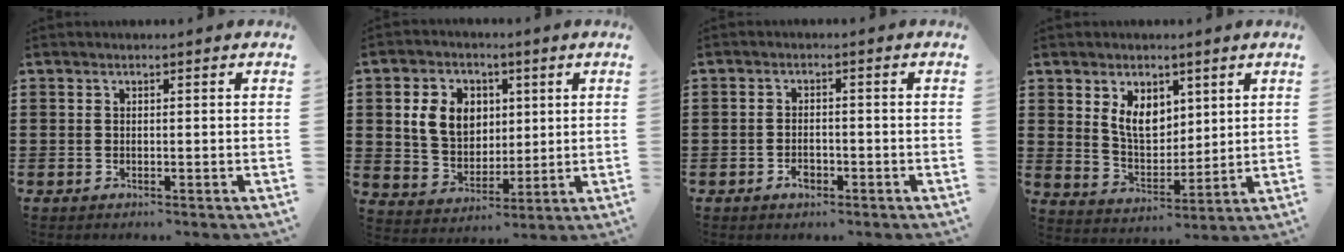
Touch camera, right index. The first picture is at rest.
{"total": 8.2, "force": [2.3, 6.6, 4.3], "torque": [-0.099, 0.016, 0.037]}
{"total": 2.4, "force": [-1.2, 1.4, 1.6], "torque": [-0.030, 0.001, -0.023]}
{"total": 6.7, "force": [3.2, 4.4, 3.9], "torque": [-0.083, 0.007, 0.058]}